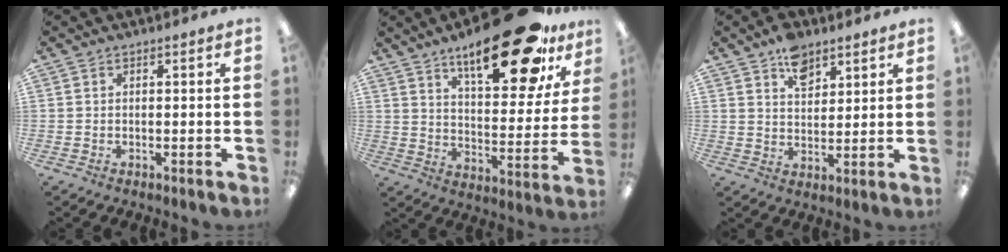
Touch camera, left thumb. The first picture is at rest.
{"total": 23.4, "force": [15.8, 8.1, 15.2], "torque": [-0.221, -0.093, 0.255]}
{"total": 7.6, "force": [5.0, 4.5, 3.5], "torque": [-0.045, -0.022, 0.087]}